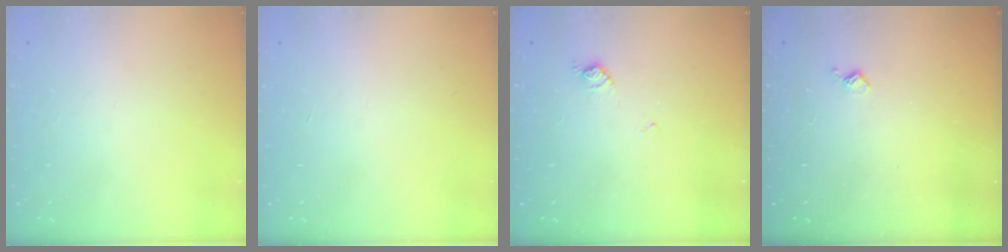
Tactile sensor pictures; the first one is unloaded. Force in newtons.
{"total": 0.0}
{"total": 6.8, "press": 6.8, "slide": 0.8}
{"total": 3.2, "press": 3.2, "slide": 0.5}